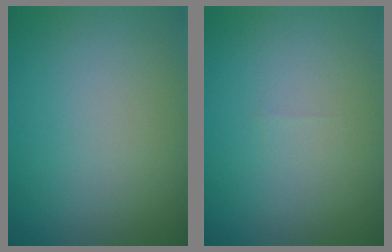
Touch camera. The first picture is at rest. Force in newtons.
{"total": 0.0}